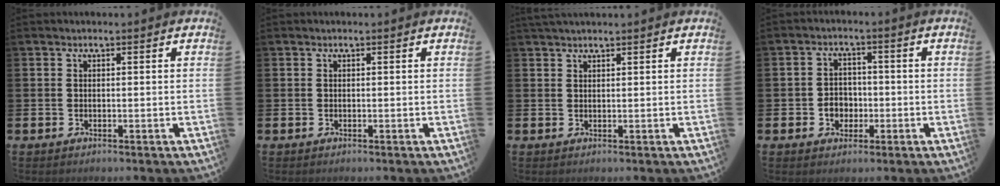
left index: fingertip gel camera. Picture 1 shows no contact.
{"total": 0.0}
{"total": 1.4, "force": [1.3, 0.1, 0.4], "torque": [-0.007, 0.001, 0.024]}
{"total": 3.4, "force": [-0.9, 2.9, 1.4], "torque": [-0.018, 0.000, -0.025]}